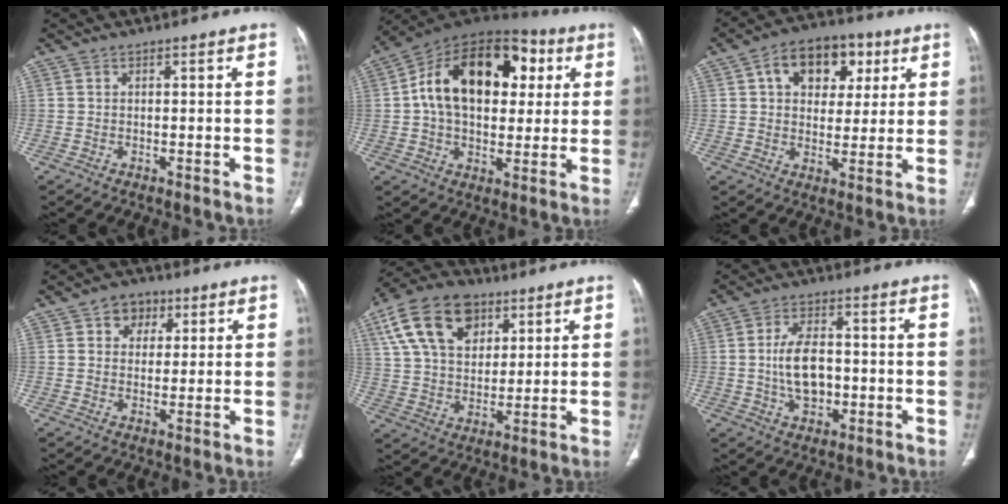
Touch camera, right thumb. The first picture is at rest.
{"total": 23.3, "force": [4.7, 14.9, 17.3], "torque": [-0.254, 0.022, 0.066]}
{"total": 13.4, "force": [4.9, 9.4, 8.2], "torque": [-0.082, 0.005, 0.073]}
{"total": 6.1, "force": [2.6, 4.9, 2.5], "torque": [-0.004, -0.004, 0.036]}
{"total": 18.0, "force": [8.1, 11.8, 10.9], "torque": [-0.188, -0.008, 0.144]}
{"total": 8.8, "force": [-0.6, 5.4, 7.0], "torque": [-0.116, 0.010, -0.009]}